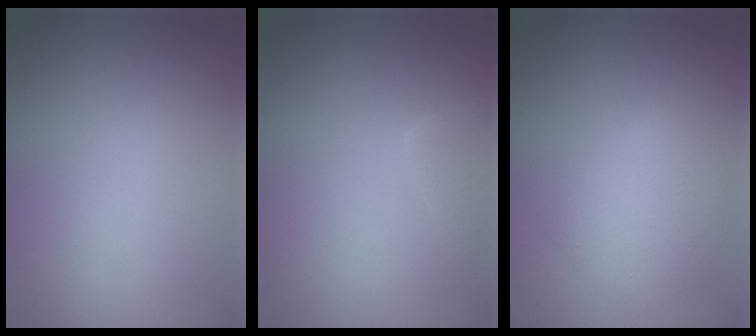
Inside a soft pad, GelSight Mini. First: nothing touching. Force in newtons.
{"total": 2.6, "press": 2.6, "slide": 0.3}
{"total": 2.8, "press": 2.8, "slide": 0.2}